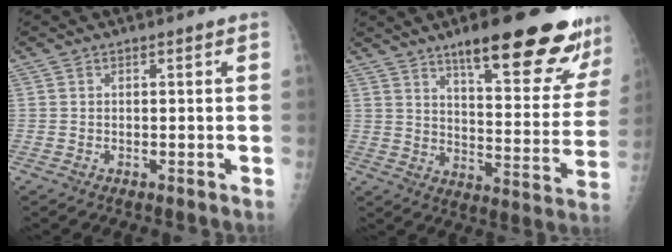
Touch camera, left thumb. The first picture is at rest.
{"total": 24.2, "force": [16.2, 5.7, 17.1], "torque": [-0.197, -0.071, 0.225]}